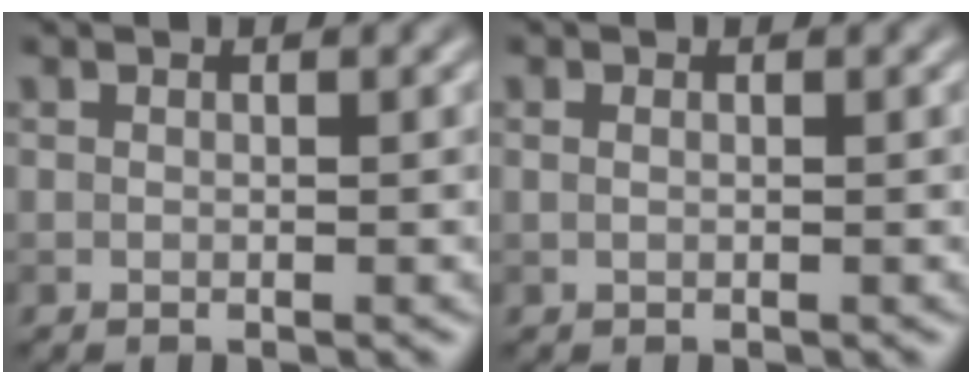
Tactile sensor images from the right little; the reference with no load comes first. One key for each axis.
{"total": 0.6, "fx": 0.3, "fy": 0.3, "fz": 0.4, "tx": -0.008, "ty": -0.004, "tz": 0.003}